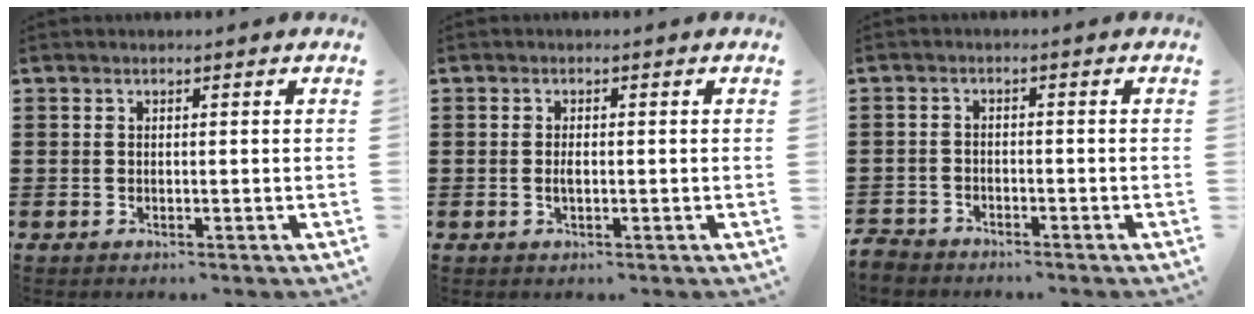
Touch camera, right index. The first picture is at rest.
{"total": 1.4, "force": [-0.2, 0.6, 1.2], "torque": [-0.024, 0.002, -0.005]}
{"total": 2.5, "force": [-2.4, 0.6, 0.0], "torque": [-0.014, 0.000, -0.055]}